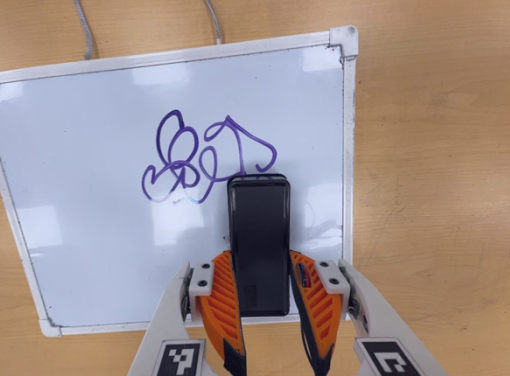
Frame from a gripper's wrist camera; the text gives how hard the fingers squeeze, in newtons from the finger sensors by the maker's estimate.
{"total": 5.1, "left": 3.9, "right": 6.4}